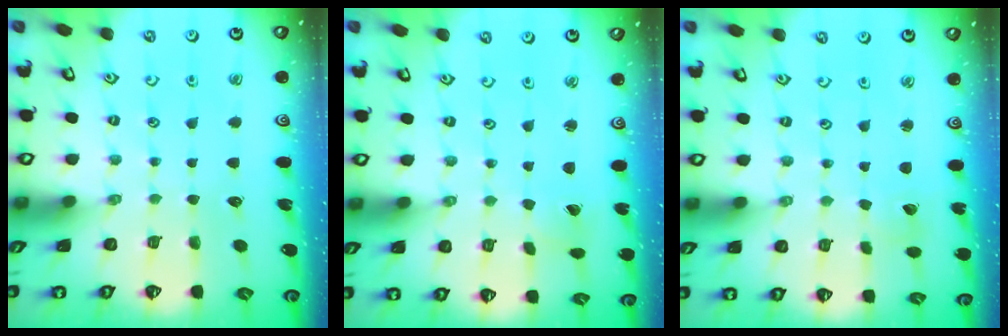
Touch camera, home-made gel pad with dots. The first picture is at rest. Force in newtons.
{"total": 1.4, "press": 1.4, "slide": 0.1}
{"total": 2.0, "press": 2.0, "slide": 0.2}